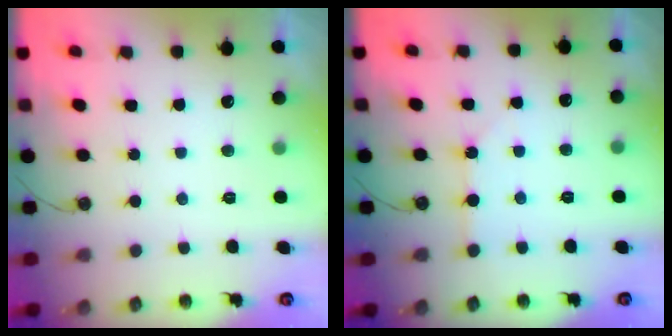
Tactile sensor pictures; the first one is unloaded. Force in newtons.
{"total": 2.5, "press": 2.5, "slide": 0.3}